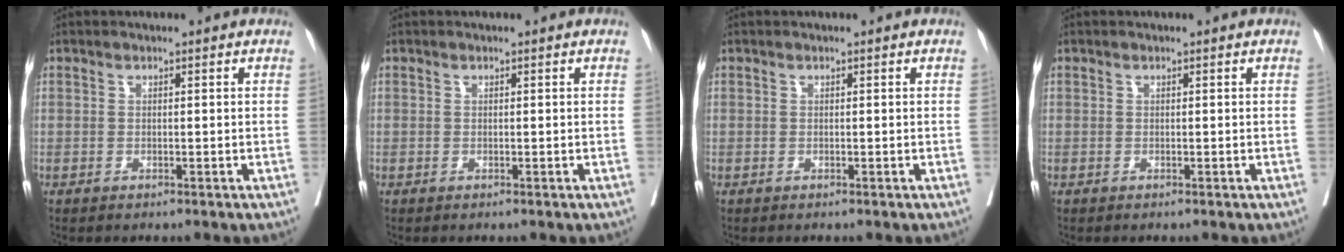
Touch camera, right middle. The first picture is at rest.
{"total": 0.0}
{"total": 0.0}
{"total": 0.0}